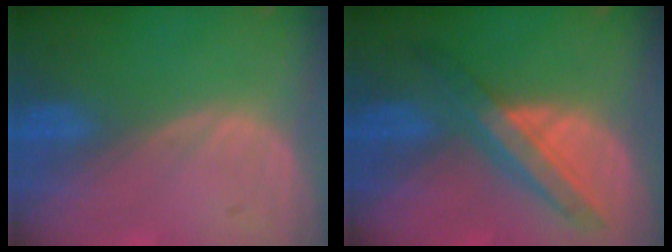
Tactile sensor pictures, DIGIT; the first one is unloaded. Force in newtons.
{"total": 6.6, "press": 6.5, "slide": 1.2}